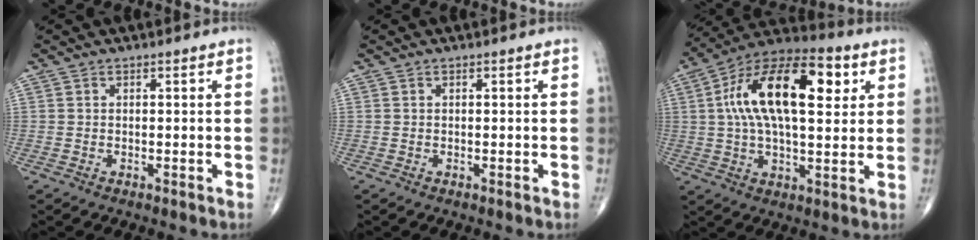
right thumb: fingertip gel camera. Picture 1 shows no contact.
{"total": 0.0}
{"total": 21.5, "force": [5.3, 9.9, 18.3], "torque": [-0.304, 0.015, 0.077]}